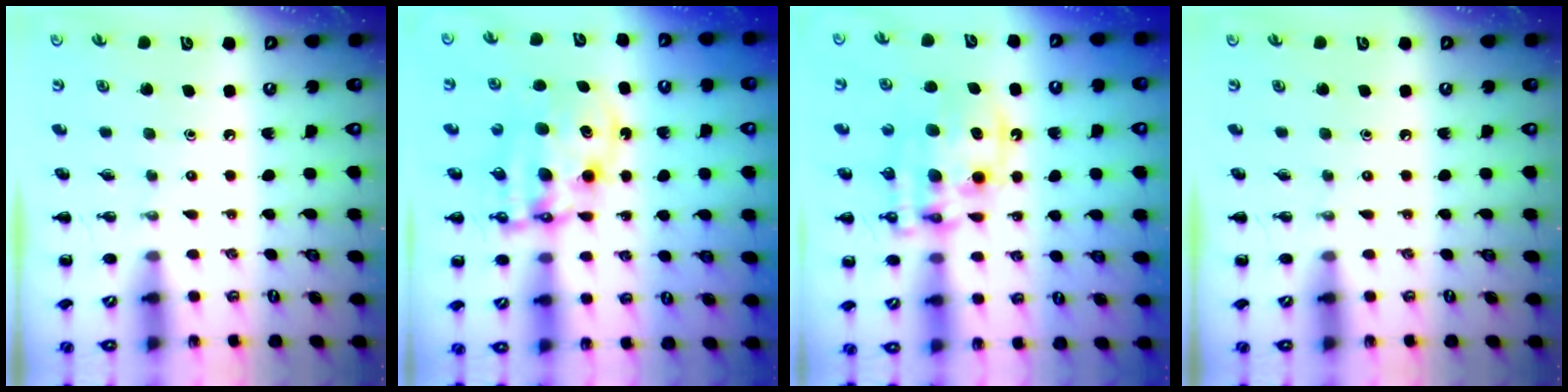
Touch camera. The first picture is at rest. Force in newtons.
{"total": 11.7, "press": 11.4, "slide": 2.8}
{"total": 14.7, "press": 14.3, "slide": 3.4}
{"total": 0.0}